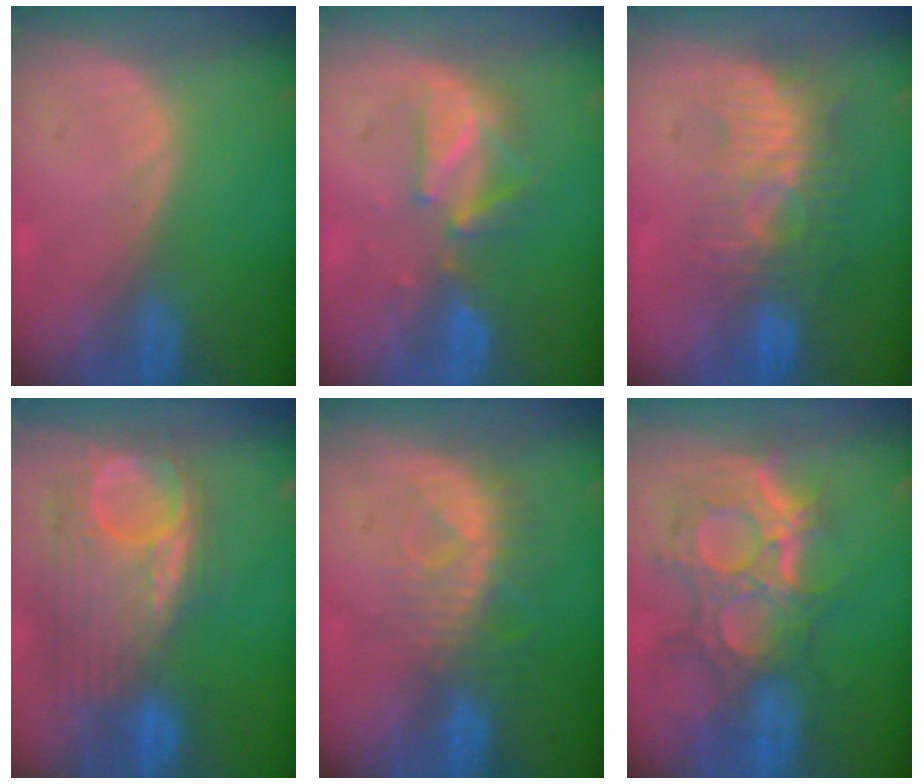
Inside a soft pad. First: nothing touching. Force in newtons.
{"total": 5.7, "press": 5.7, "slide": 0.6}
{"total": 9.3, "press": 8.5, "slide": 3.8}
{"total": 11.8, "press": 10.6, "slide": 5.1}
{"total": 8.2, "press": 7.4, "slide": 3.5}
{"total": 11.3, "press": 10.4, "slide": 4.5}